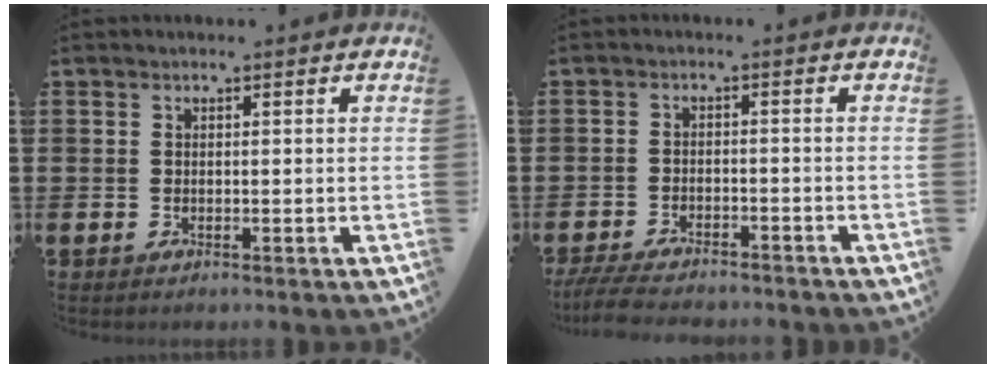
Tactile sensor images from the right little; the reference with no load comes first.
{"total": 3.4, "force": [-3.3, 0.3, 0.8], "torque": [-0.021, 0.000, -0.068]}